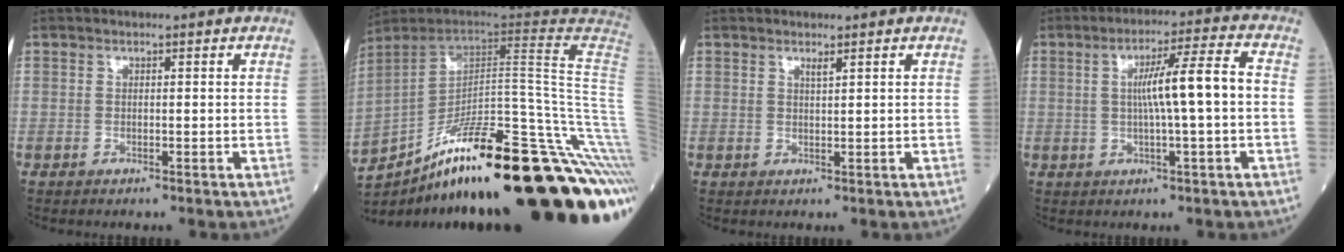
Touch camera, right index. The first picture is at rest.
{"total": 35.0, "force": [-19.2, 2.0, 29.2], "torque": [-0.274, 0.016, -0.279]}
{"total": 0.9, "force": [0.7, -0.1, 0.6], "torque": [-0.012, -0.005, 0.012]}
{"total": 8.4, "force": [0.1, -0.4, 8.4], "torque": [-0.137, 0.011, 0.001]}